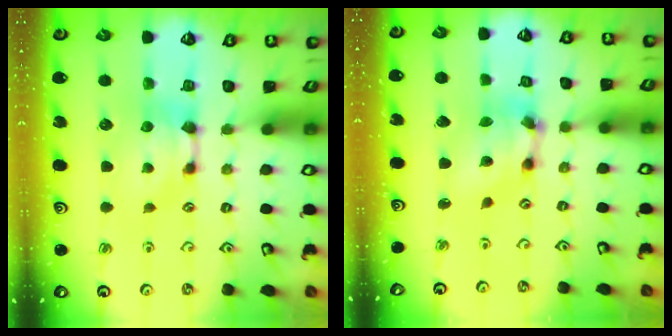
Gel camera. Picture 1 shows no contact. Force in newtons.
{"total": 6.4, "press": 6.1, "slide": 2.1}